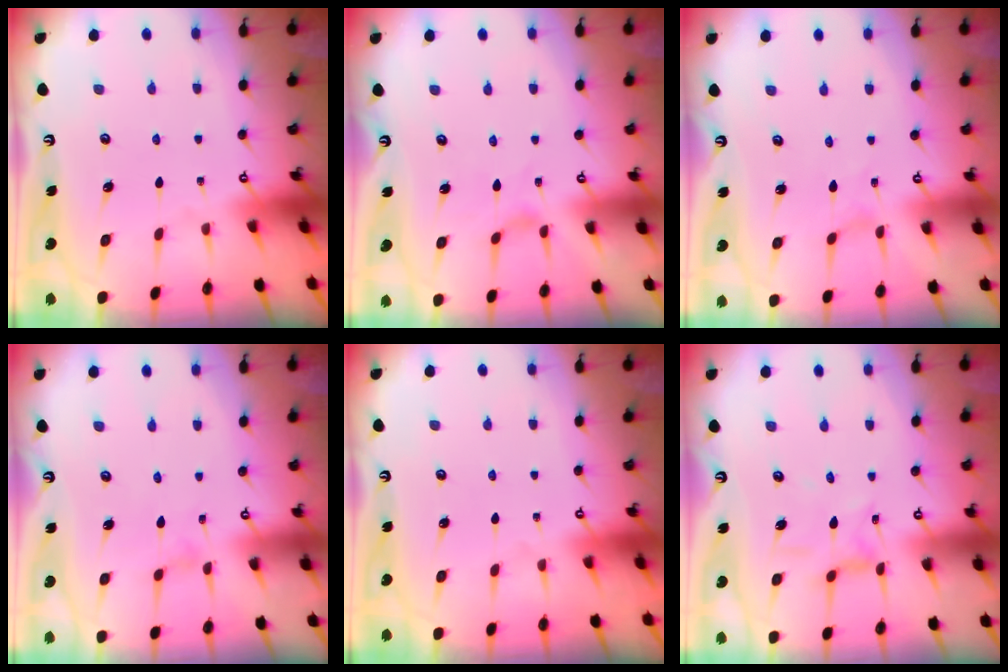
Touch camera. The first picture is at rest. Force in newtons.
{"total": 1.3, "press": 1.2, "slide": 0.4}
{"total": 0.0}
{"total": 1.0, "press": 1.0, "slide": 0.2}
{"total": 0.0}
{"total": 3.0, "press": 2.9, "slide": 0.4}